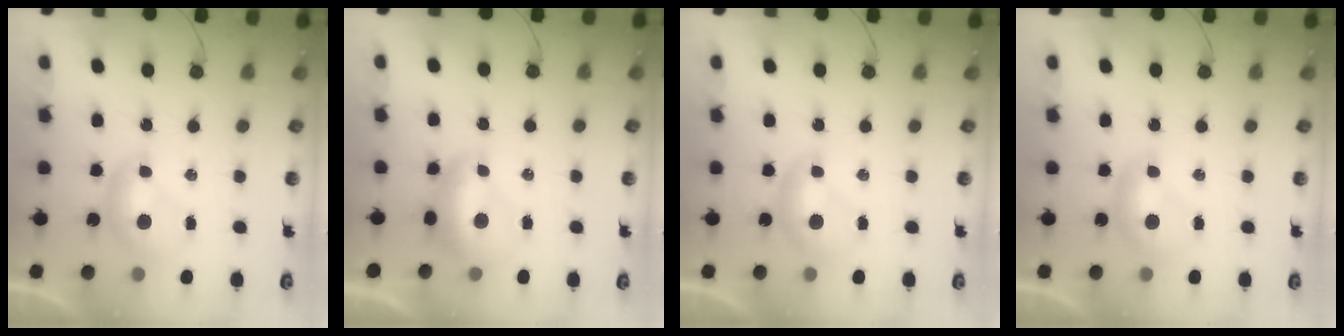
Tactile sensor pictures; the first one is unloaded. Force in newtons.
{"total": 2.1, "press": 1.9, "slide": 0.9}
{"total": 0.0}
{"total": 0.0}